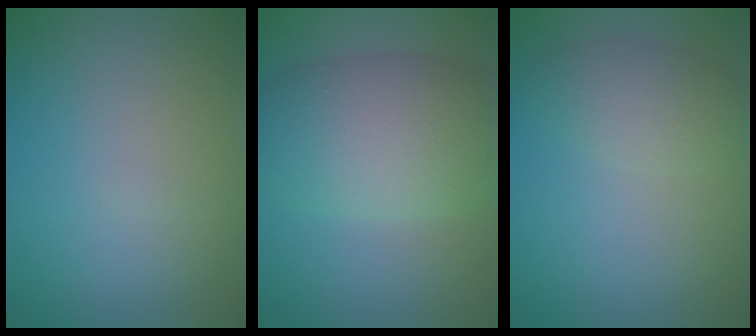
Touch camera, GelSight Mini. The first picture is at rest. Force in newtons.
{"total": 8.1, "press": 8.1, "slide": 0.3}
{"total": 2.9, "press": 2.9, "slide": 0.1}